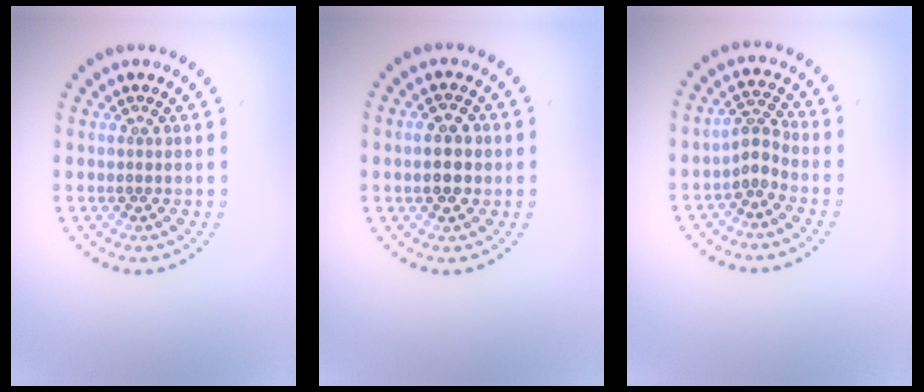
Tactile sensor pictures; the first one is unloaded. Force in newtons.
{"total": 2.6, "press": 2.6, "slide": 0.1}
{"total": 2.1, "press": 1.5, "slide": 1.5}